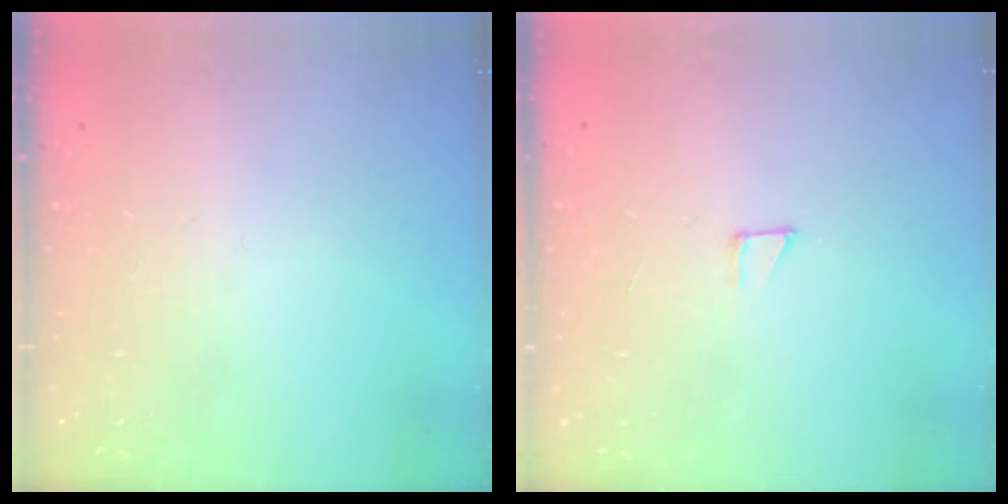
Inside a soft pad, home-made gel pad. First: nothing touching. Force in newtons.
{"total": 2.6, "press": 2.6, "slide": 0.1}